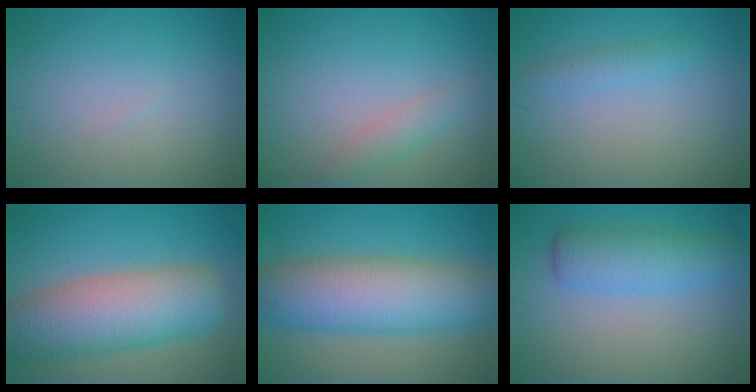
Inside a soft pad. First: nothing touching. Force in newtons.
{"total": 1.8, "press": 1.8, "slide": 0.1}
{"total": 1.4, "press": 1.4, "slide": 0.1}
{"total": 9.9, "press": 9.9, "slide": 0.4}
{"total": 10.6, "press": 10.6, "slide": 0.4}
{"total": 4.5, "press": 4.5, "slide": 0.1}